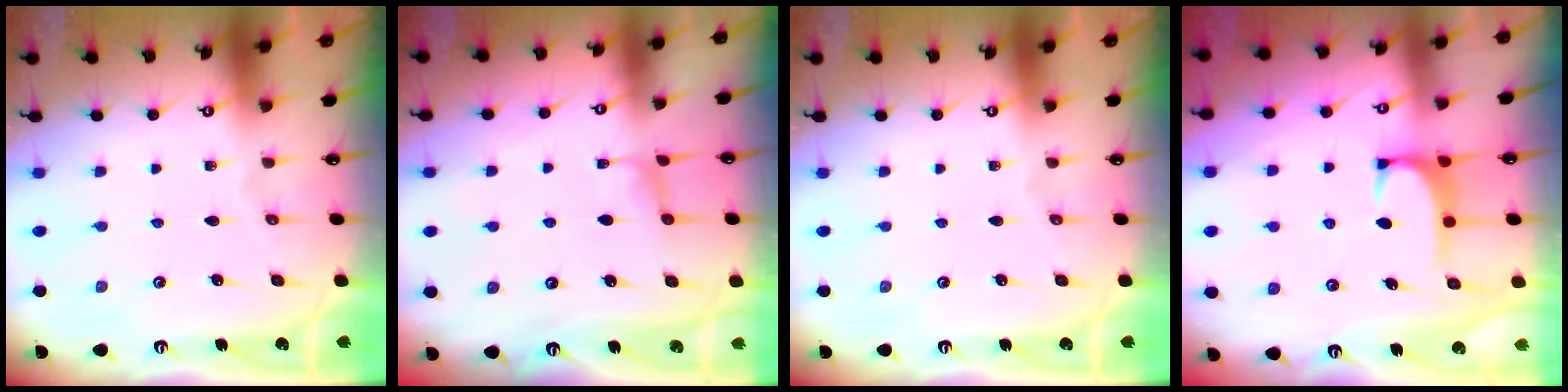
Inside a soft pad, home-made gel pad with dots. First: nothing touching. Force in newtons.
{"total": 0.8, "press": 0.3, "slide": 0.7}
{"total": 0.0}
{"total": 0.6, "press": 0.4, "slide": 0.5}